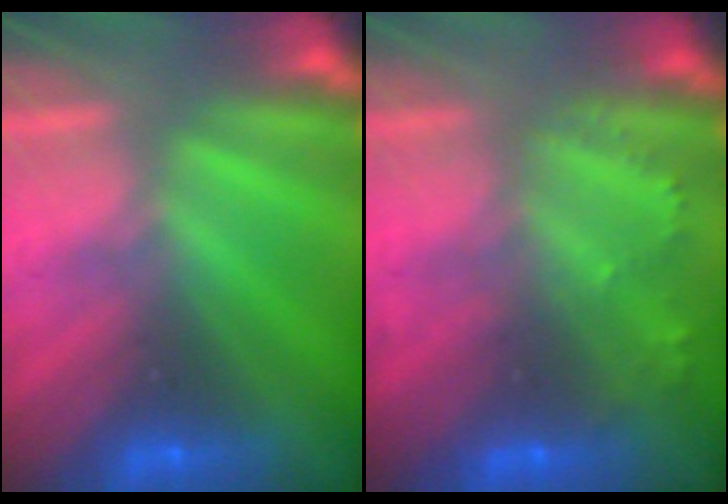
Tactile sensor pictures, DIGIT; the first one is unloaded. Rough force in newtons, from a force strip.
{"total": 2.2}